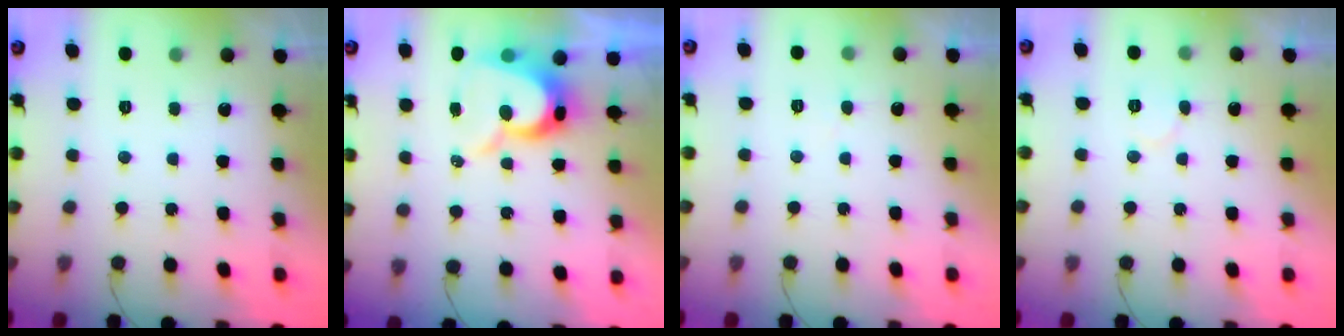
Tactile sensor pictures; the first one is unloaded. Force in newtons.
{"total": 11.6, "press": 11.5, "slide": 1.3}
{"total": 3.3, "press": 3.3, "slide": 0.2}
{"total": 4.1, "press": 4.1, "slide": 0.5}